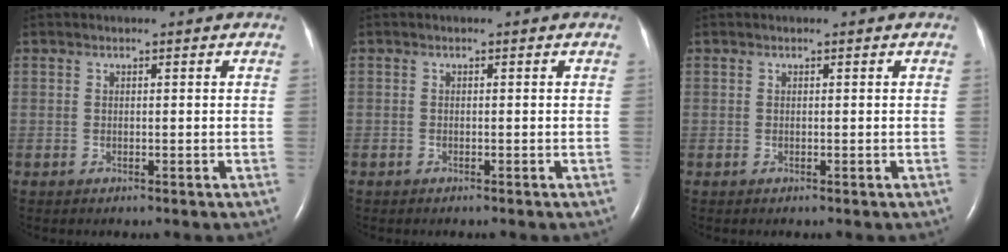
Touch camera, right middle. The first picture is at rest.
{"total": 0.0}
{"total": 0.0}